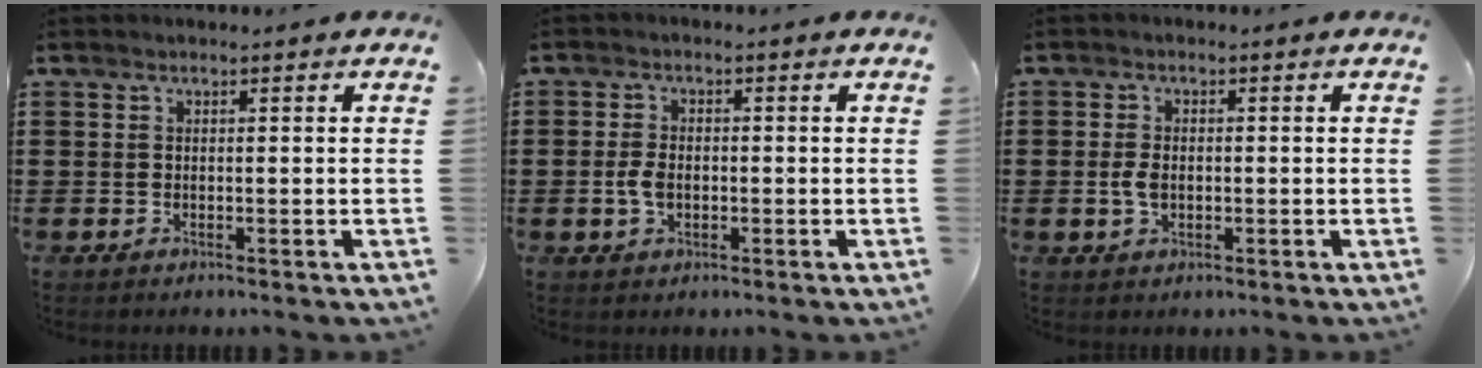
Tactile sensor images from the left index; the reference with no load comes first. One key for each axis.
{"total": 3.1, "fx": -0.5, "fy": 1.8, "fz": 2.4, "tx": -0.061, "ty": -0.002, "tz": -0.013}
{"total": 2.7, "fx": -0.2, "fy": 1.6, "fz": 2.2, "tx": -0.058, "ty": -0.002, "tz": -0.010}